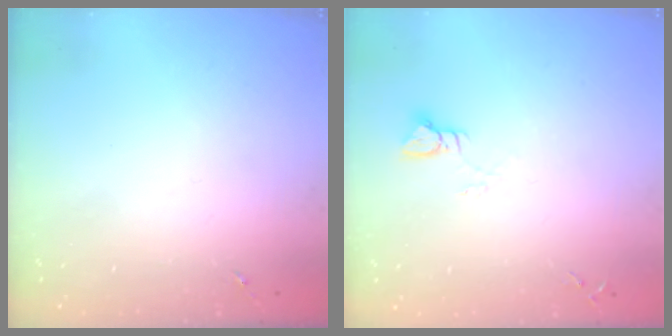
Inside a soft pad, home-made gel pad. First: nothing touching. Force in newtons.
{"total": 3.0, "press": 3.0, "slide": 0.3}